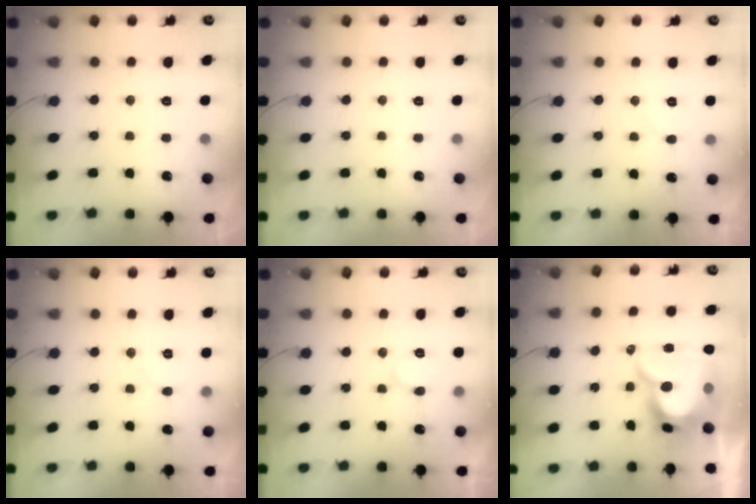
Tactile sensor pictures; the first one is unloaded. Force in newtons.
{"total": 0.0}
{"total": 3.7, "press": 3.7, "slide": 0.3}
{"total": 3.7, "press": 3.7, "slide": 0.3}
{"total": 8.5, "press": 8.5, "slide": 1.1}
{"total": 17.8, "press": 17.7, "slide": 1.7}